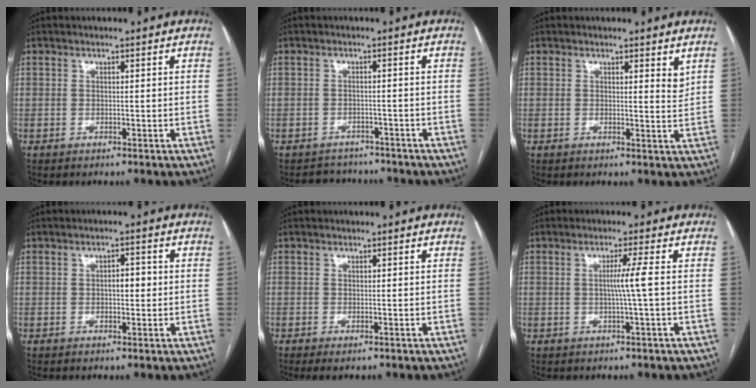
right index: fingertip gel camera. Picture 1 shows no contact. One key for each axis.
{"total": 4.7, "fx": -4.3, "fy": 2.0, "fz": -0.4, "tx": 0.009, "ty": 0.011, "tz": -0.058}
{"total": 2.0, "fx": 1.4, "fy": 0.4, "fz": 1.4, "tx": -0.020, "ty": -0.012, "tz": 0.018}
{"total": 2.4, "fx": -0.1, "fy": 1.1, "fz": 2.1, "tx": -0.030, "ty": 0.008, "tz": -0.002}
{"total": 1.3, "fx": -0.8, "fy": 0.3, "fz": 1.0, "tx": -0.010, "ty": -0.003, "tz": -0.008}
{"total": 2.9, "fx": -0.1, "fy": -1.0, "fz": 2.7, "tx": -0.047, "ty": -0.002, "tz": -0.001}